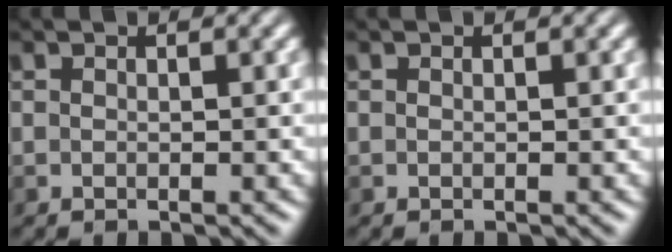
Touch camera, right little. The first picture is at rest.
{"total": 0.0}